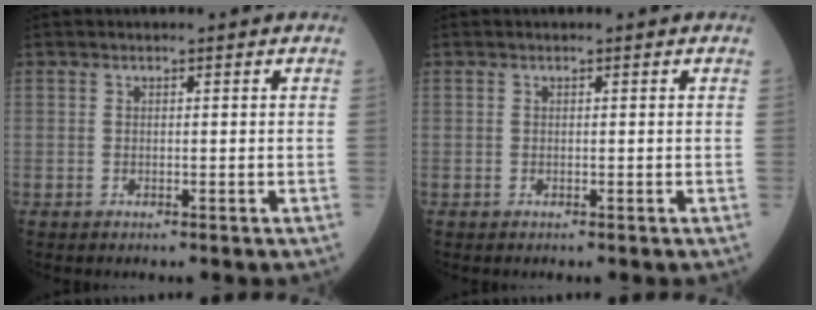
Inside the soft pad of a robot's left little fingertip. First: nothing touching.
{"total": 0.0}